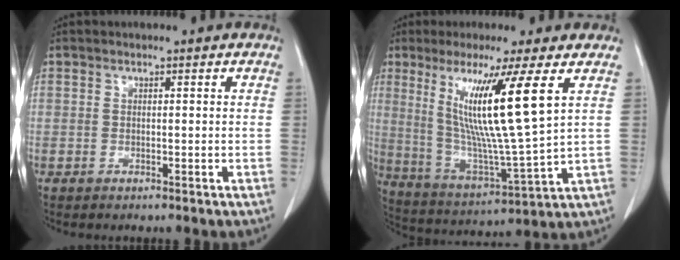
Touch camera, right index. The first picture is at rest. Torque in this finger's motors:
{"motor_torque": [1.49, 0.65, 0.70, 0.21]}